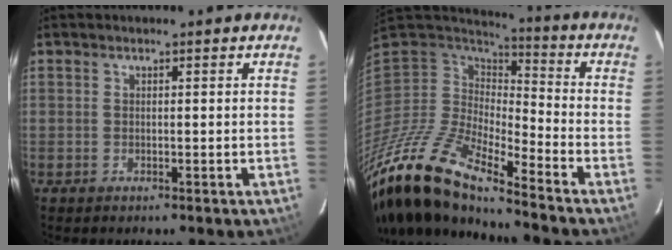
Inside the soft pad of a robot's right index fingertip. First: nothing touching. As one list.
[{"total": 20.8, "force": [-16.5, 3.6, 12.1], "torque": [-0.237, -0.042, -0.329]}]